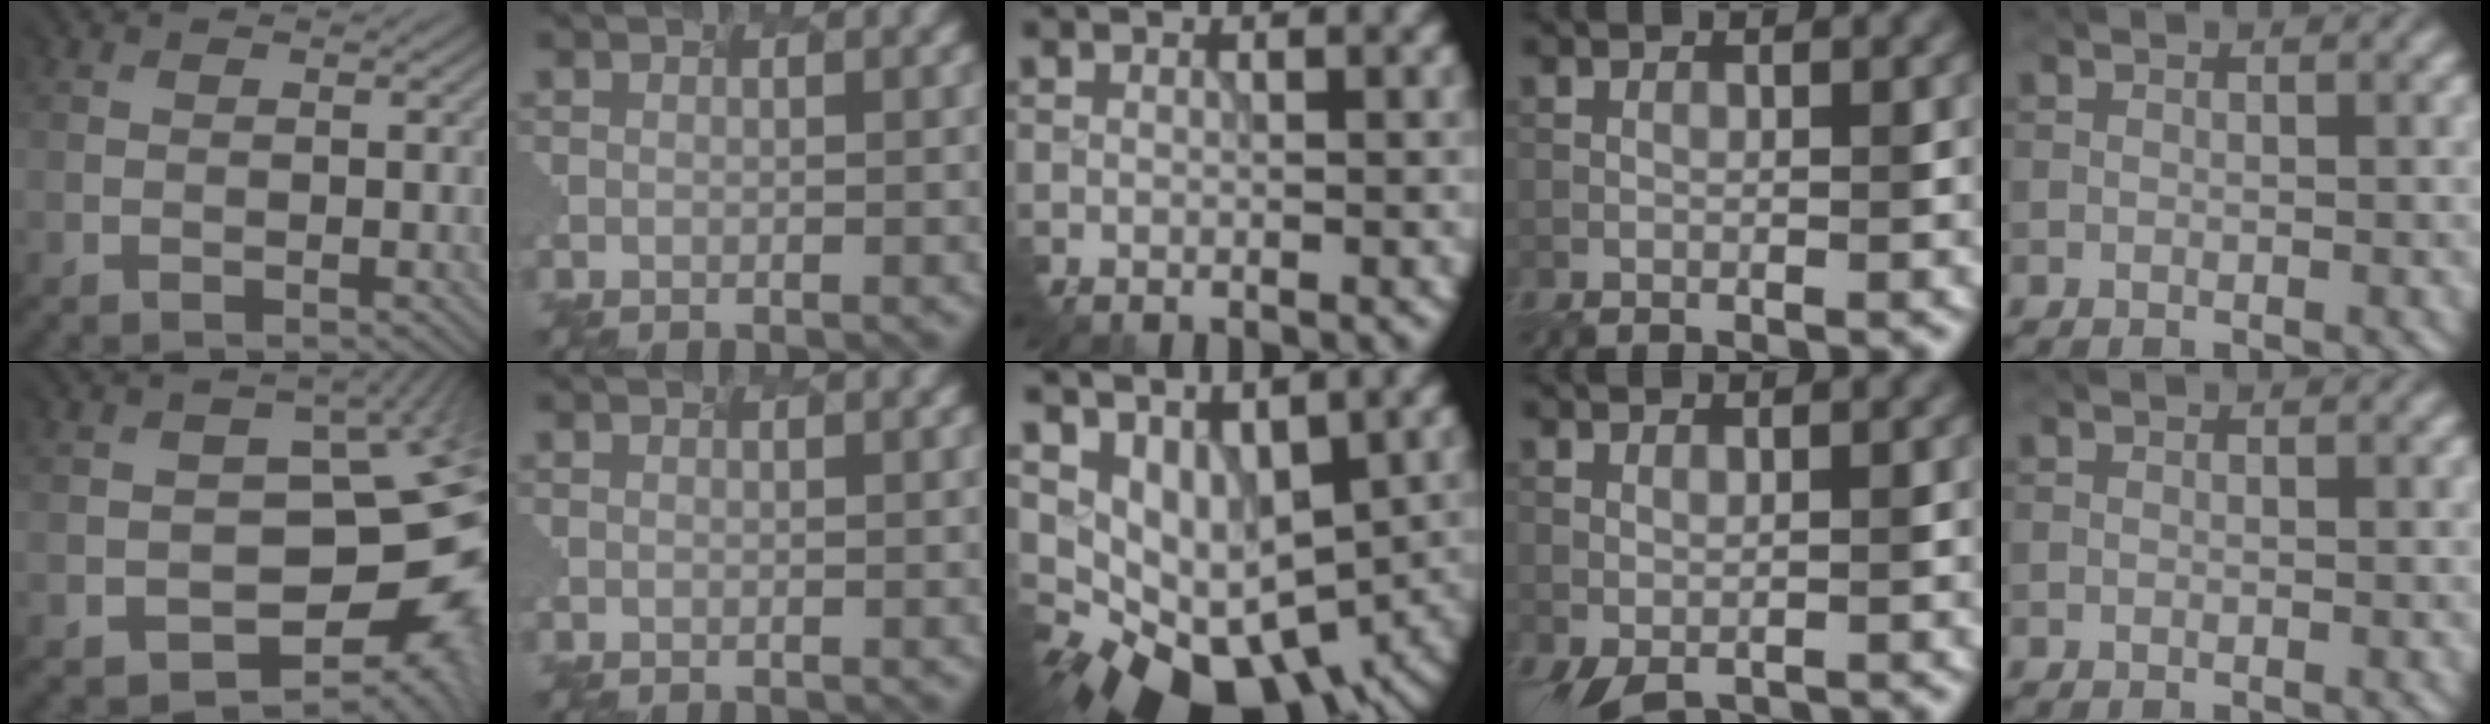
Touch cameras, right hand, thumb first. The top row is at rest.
{"thumb": {"total": 11.4, "force": [-4.0, 7.9, 7.2], "torque": [-0.058, -0.019, -0.049]}, "middle": {"total": 6.5, "force": [-0.4, 5.0, 4.1], "torque": [-0.050, -0.007, 0.021]}, "ring": {"total": 1.9, "force": [0.0, 0.9, 1.6], "torque": [-0.032, -0.005, 0.008]}}